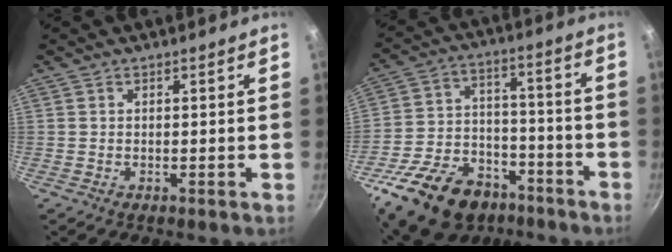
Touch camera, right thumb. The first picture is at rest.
{"total": 23.2, "force": [-13.9, 14.4, 11.7], "torque": [-0.198, 0.069, -0.224]}